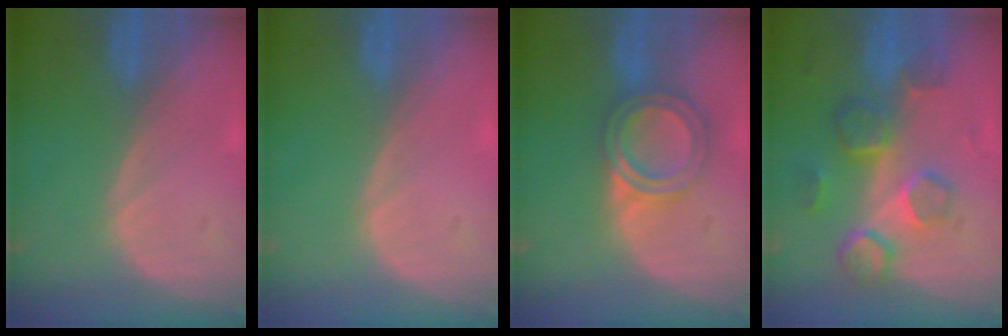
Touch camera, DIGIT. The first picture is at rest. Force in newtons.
{"total": 0.0}
{"total": 5.9, "press": 5.4, "slide": 2.4}
{"total": 8.7, "press": 8.0, "slide": 3.5}